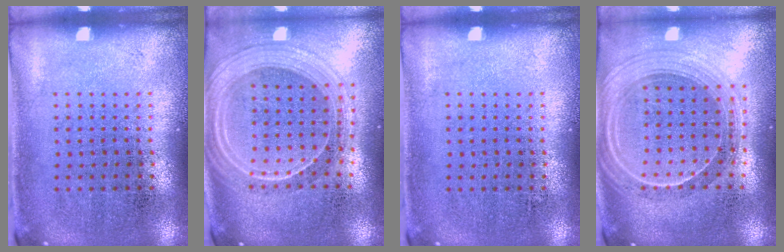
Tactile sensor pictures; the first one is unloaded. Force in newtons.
{"total": 2.2, "press": 2.0, "slide": 1.1}
{"total": 0.0}
{"total": 2.4, "press": 2.0, "slide": 1.2}